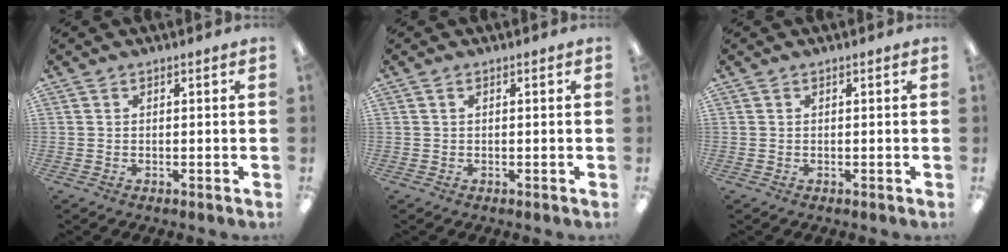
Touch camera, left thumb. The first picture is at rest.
{"total": 0.0}
{"total": 0.0}